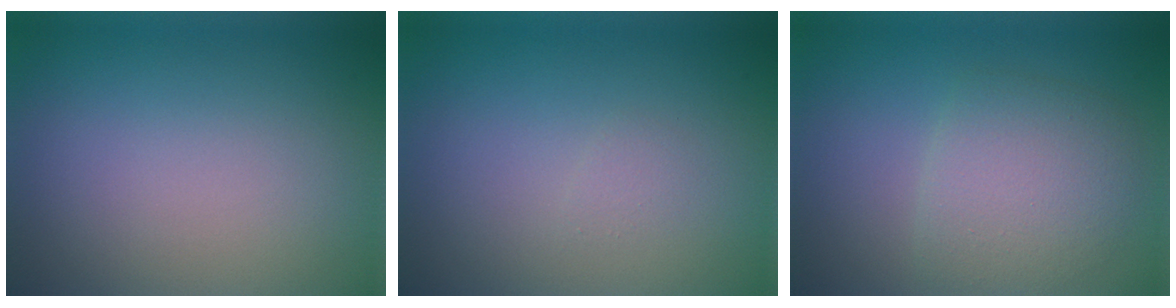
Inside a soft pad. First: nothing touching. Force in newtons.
{"total": 0.6, "press": 0.6, "slide": 0.0}
{"total": 4.0, "press": 4.0, "slide": 0.1}